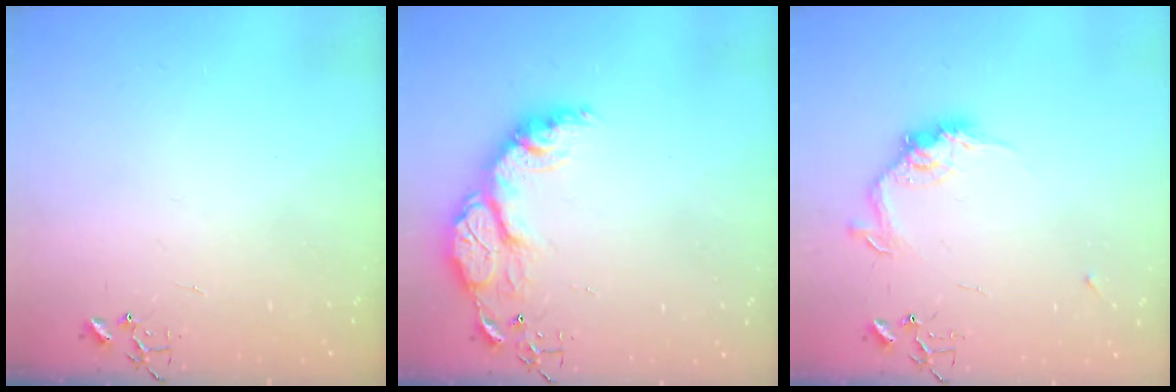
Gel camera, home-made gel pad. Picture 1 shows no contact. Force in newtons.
{"total": 16.7, "press": 16.7, "slide": 1.3}
{"total": 10.9, "press": 10.9, "slide": 0.5}